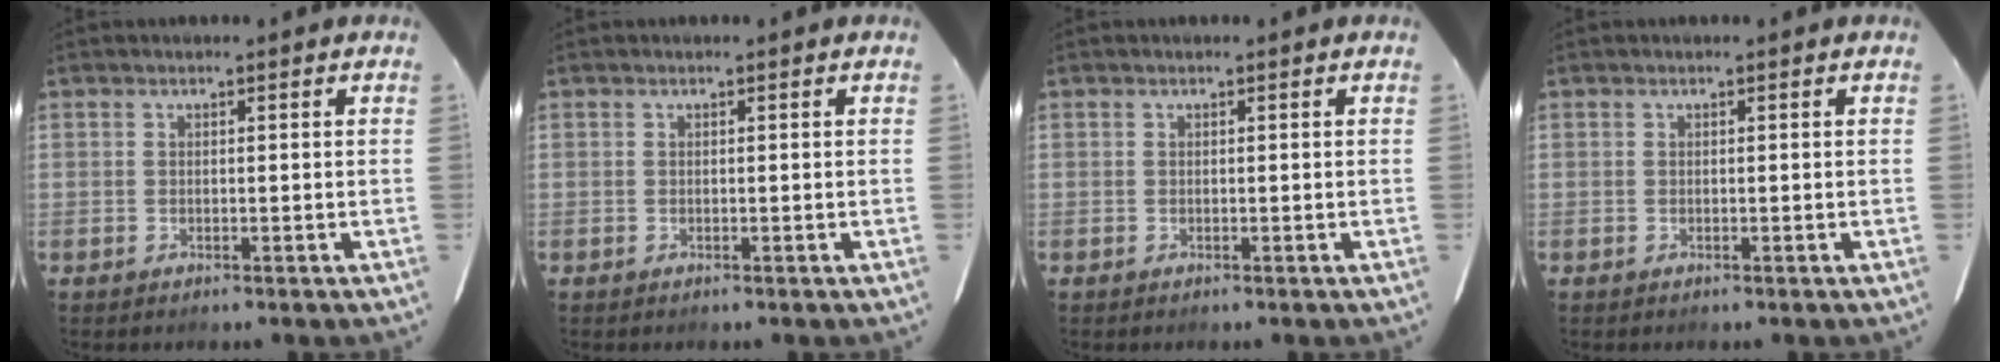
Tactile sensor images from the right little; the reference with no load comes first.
{"total": 0.0}
{"total": 0.0}
{"total": 0.0}